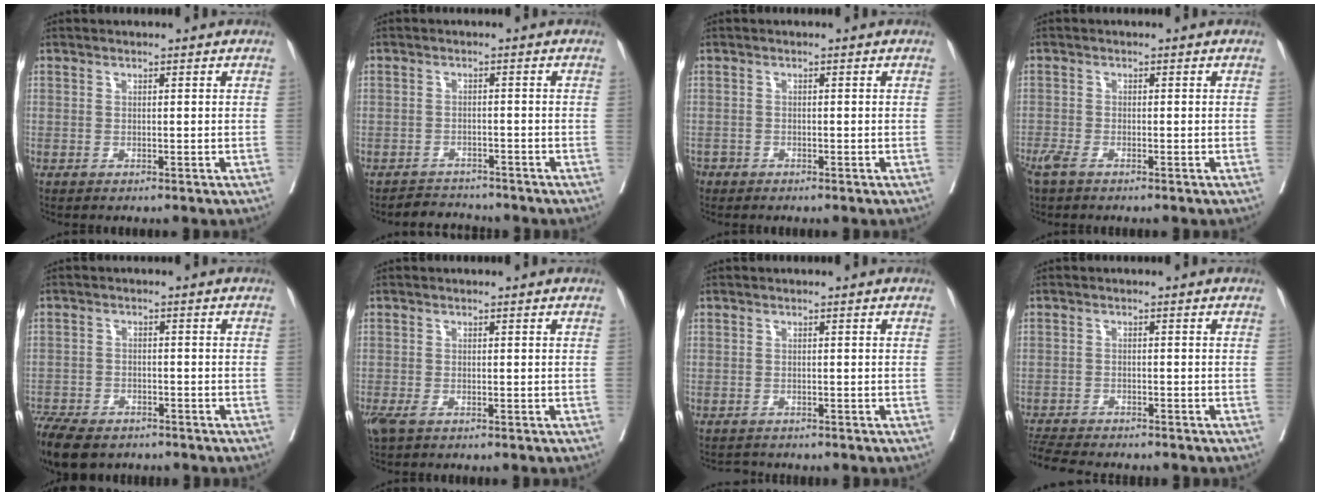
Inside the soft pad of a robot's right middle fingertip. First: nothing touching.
{"total": 3.2, "force": [-3.0, 0.8, -0.8], "torque": [0.010, -0.006, -0.048]}
{"total": 1.2, "force": [-1.0, 0.7, 0.0], "torque": [-0.002, 0.001, -0.020]}
{"total": 2.8, "force": [-2.0, 0.8, 1.7], "torque": [-0.039, -0.007, -0.040]}
{"total": 10.5, "force": [-8.1, 4.6, 4.8], "torque": [-0.100, -0.014, -0.128]}
{"total": 2.9, "force": [-1.8, 1.2, 1.9], "torque": [-0.046, -0.010, -0.030]}
{"total": 1.3, "force": [-1.2, 0.4, -0.2], "torque": [-0.004, -0.006, -0.021]}
{"total": 8.3, "force": [-7.7, 1.1, 3.1], "torque": [-0.053, -0.014, -0.123]}